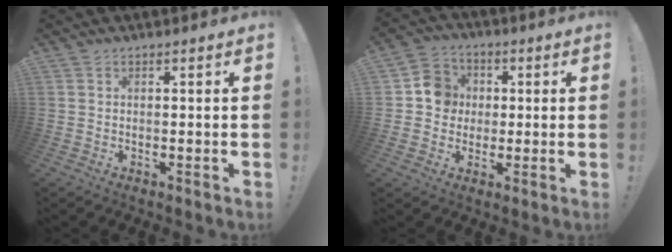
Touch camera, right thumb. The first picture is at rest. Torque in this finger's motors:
{"motor_torque": [0.92, 1.11, 0.26, -0.29, 0.00]}